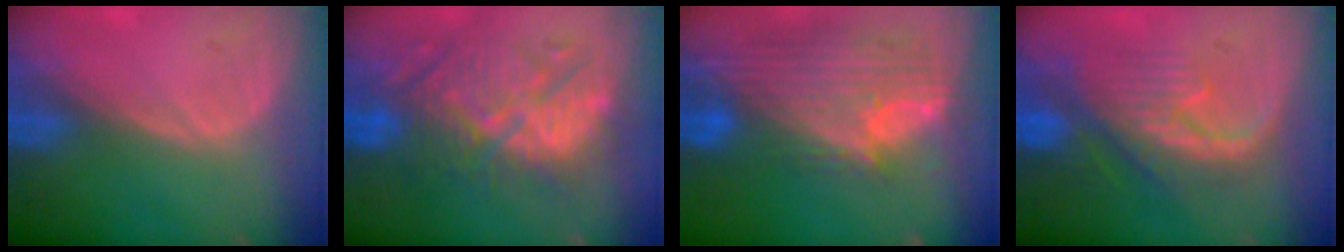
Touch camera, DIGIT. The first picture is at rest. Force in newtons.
{"total": 11.0, "press": 10.9, "slide": 1.8}
{"total": 12.1, "press": 10.2, "slide": 6.5}
{"total": 8.7, "press": 8.5, "slide": 1.8}